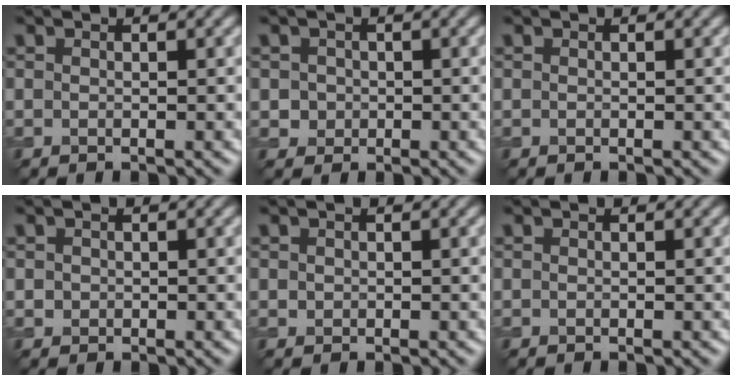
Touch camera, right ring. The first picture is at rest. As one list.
[{"total": 1.5, "force": [0.0, 1.4, 0.3], "torque": [0.005, -0.005, 0.005]}, {"total": 0.0}, {"total": 0.7, "force": [0.1, 0.7, 0.1], "torque": [0.003, -0.002, 0.000]}, {"total": 0.5, "force": [0.1, 0.5, 0.1], "torque": [0.002, -0.002, 0.003]}, {"total": 0.0}]